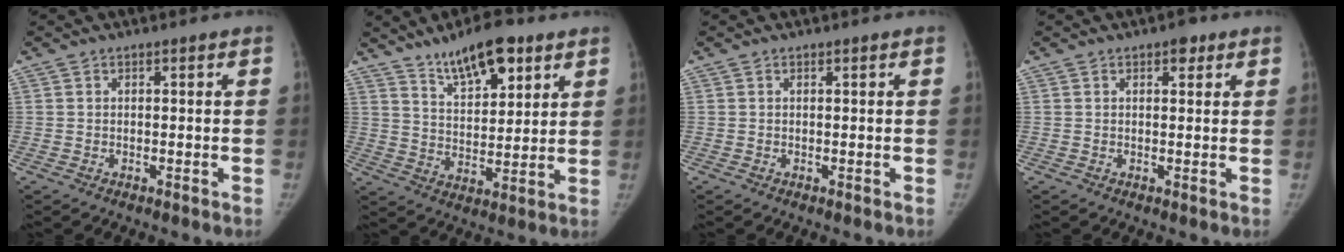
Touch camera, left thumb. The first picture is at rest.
{"total": 12.5, "force": [8.1, 4.9, 8.1], "torque": [-0.105, -0.040, 0.137]}
{"total": 0.0}
{"total": 2.5, "force": [1.4, 1.3, 1.6], "torque": [-0.011, -0.004, 0.017]}